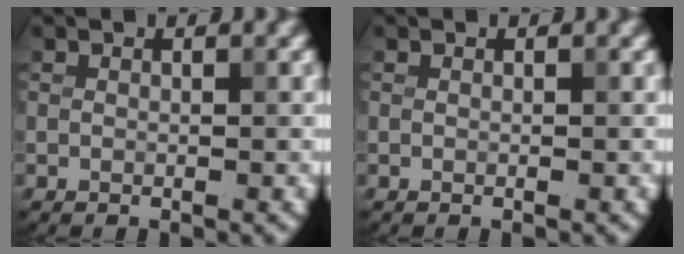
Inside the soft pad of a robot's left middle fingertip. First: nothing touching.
{"total": 0.0}